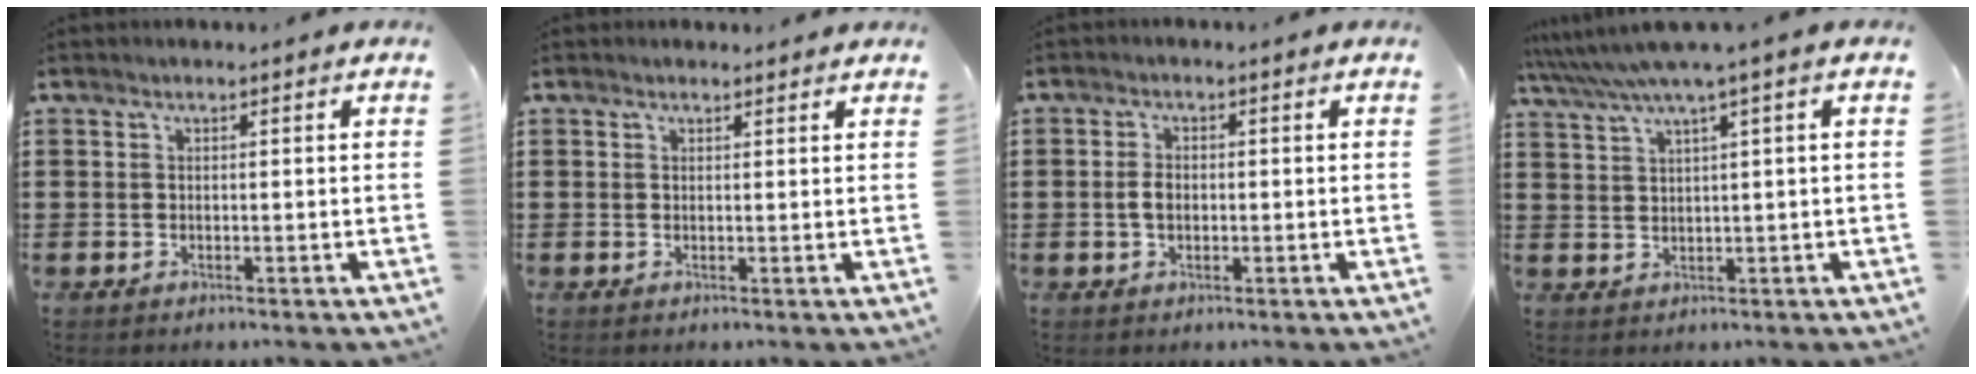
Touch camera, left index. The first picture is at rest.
{"total": 0.7, "force": [0.7, 0.3, 0.1], "torque": [-0.004, 0.002, 0.013]}
{"total": 2.4, "force": [-0.2, 1.5, 1.9], "torque": [-0.046, 0.003, -0.007]}
{"total": 4.3, "force": [2.4, -0.4, 3.5], "torque": [-0.083, -0.013, 0.037]}